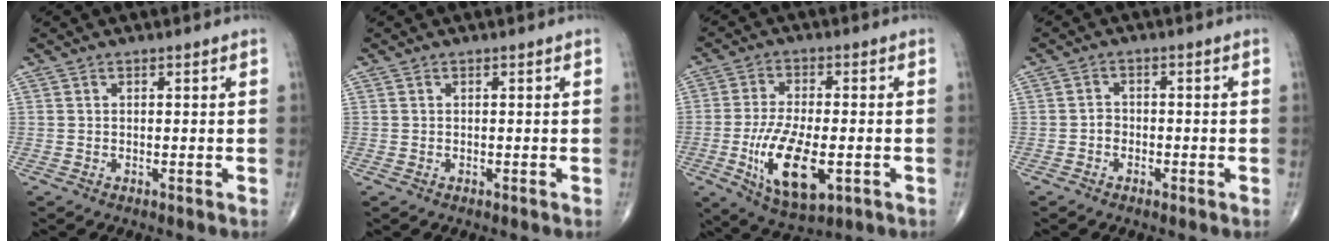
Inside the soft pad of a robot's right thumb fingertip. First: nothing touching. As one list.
[{"total": 0.0}, {"total": 13.9, "force": [-3.7, 6.0, 11.9], "torque": [-0.220, -0.007, -0.055]}, {"total": 1.9, "force": [-0.9, 1.6, 0.7], "torque": [-0.002, 0.007, -0.023]}]